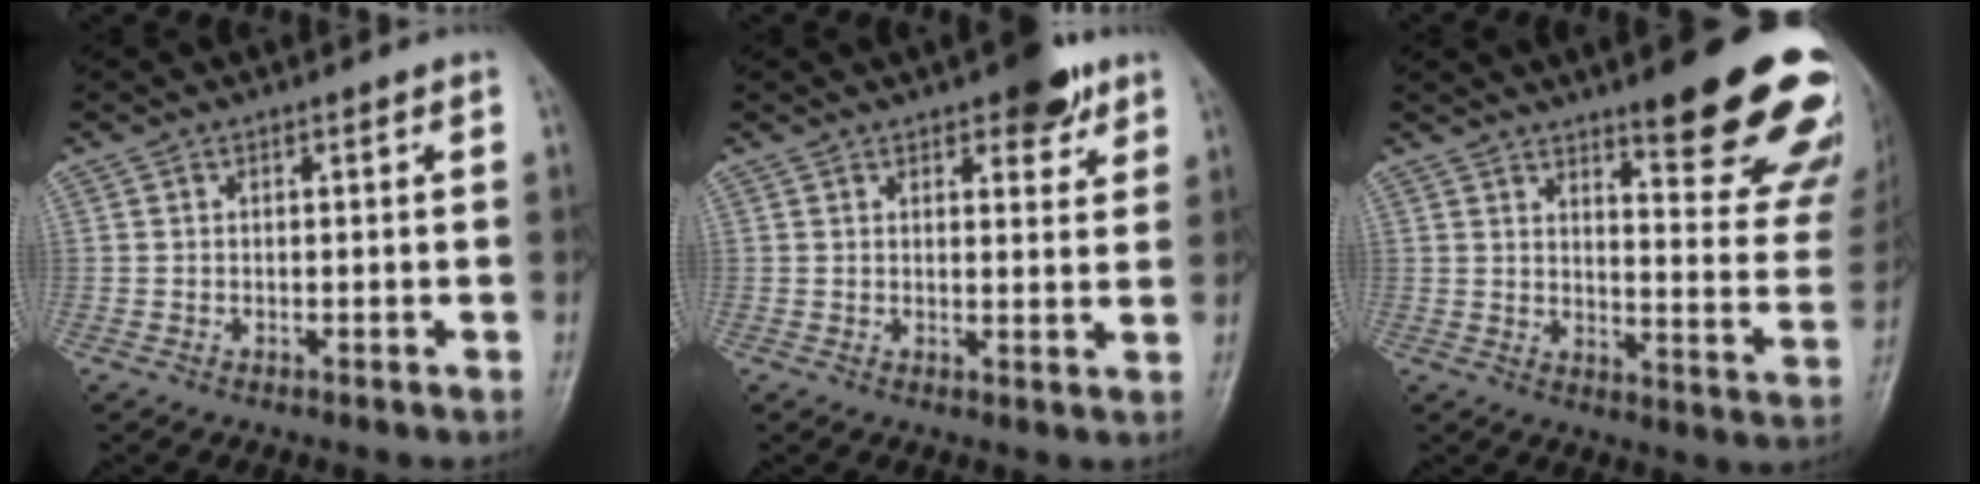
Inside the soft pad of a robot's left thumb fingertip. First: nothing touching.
{"total": 7.0, "force": [4.3, 3.0, 4.7], "torque": [-0.034, -0.018, 0.053]}
{"total": 22.4, "force": [15.2, 5.1, 15.7], "torque": [-0.161, -0.085, 0.192]}